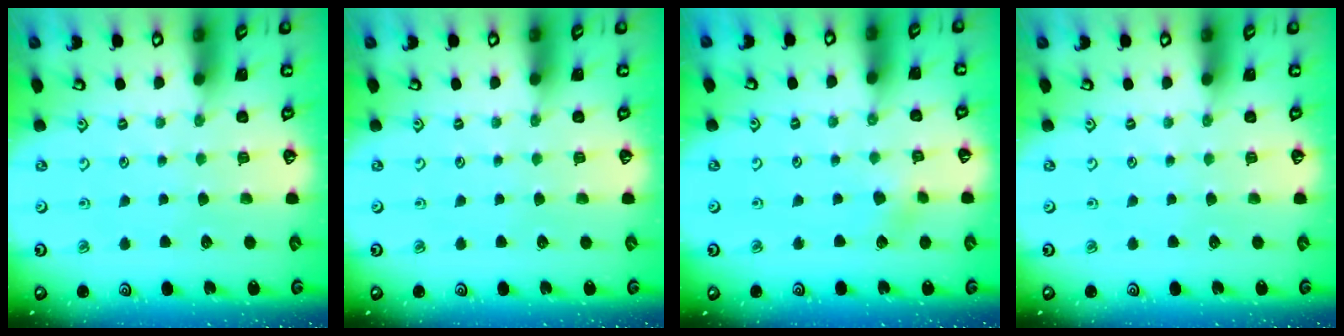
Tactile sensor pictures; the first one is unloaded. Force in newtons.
{"total": 0.0}
{"total": 2.5, "press": 2.5, "slide": 0.3}
{"total": 0.0}